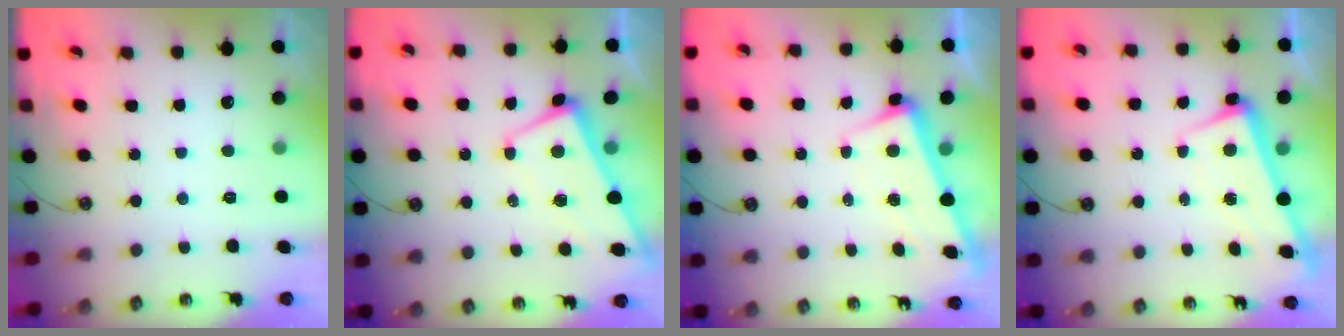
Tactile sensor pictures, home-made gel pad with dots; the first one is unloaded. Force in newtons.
{"total": 1.6, "press": 1.4, "slide": 0.7}
{"total": 3.0, "press": 2.9, "slide": 0.8}
{"total": 2.2, "press": 2.0, "slide": 0.9}